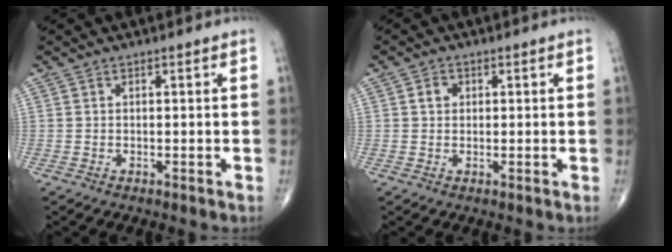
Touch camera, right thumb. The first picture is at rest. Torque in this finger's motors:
{"motor_torque": [-0.38, 0.22, 0.28, -0.01, -0.01]}